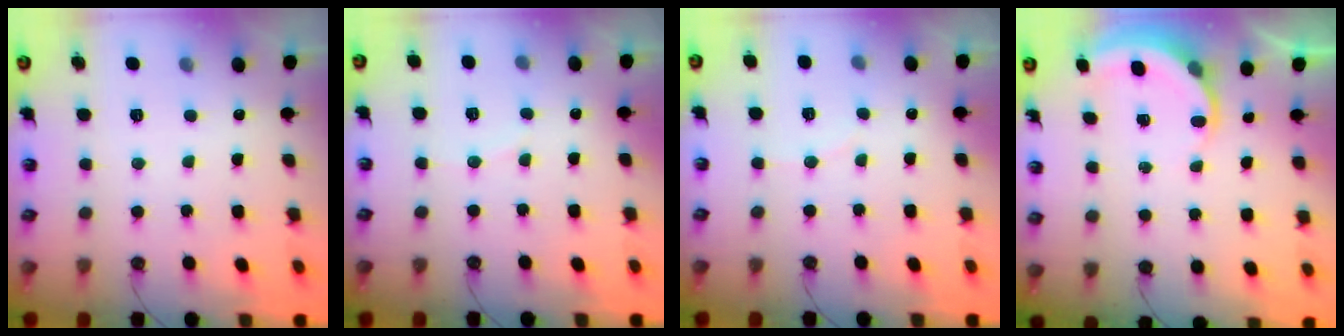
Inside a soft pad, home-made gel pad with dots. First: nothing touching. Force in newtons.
{"total": 3.4, "press": 3.1, "slide": 1.4}
{"total": 2.4, "press": 2.3, "slide": 0.7}
{"total": 5.6, "press": 5.6, "slide": 0.5}